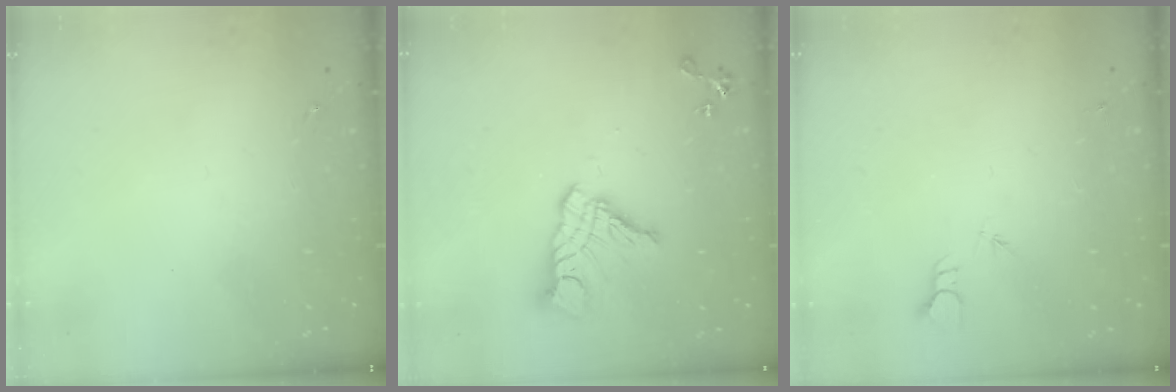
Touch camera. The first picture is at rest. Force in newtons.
{"total": 13.2, "press": 13.2, "slide": 1.3}
{"total": 2.3, "press": 2.3, "slide": 0.1}